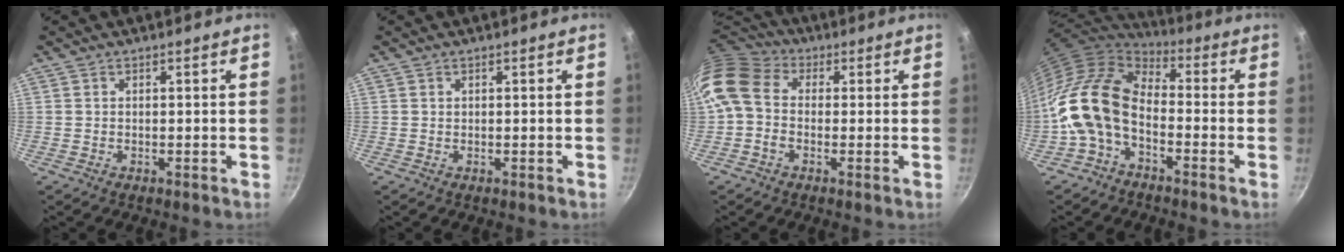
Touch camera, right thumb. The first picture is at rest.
{"total": 0.0}
{"total": 10.9, "force": [0.1, 8.5, 6.8], "torque": [-0.130, 0.027, -0.016]}
{"total": 14.8, "force": [-4.3, 9.2, 10.7], "torque": [-0.185, 0.049, -0.108]}